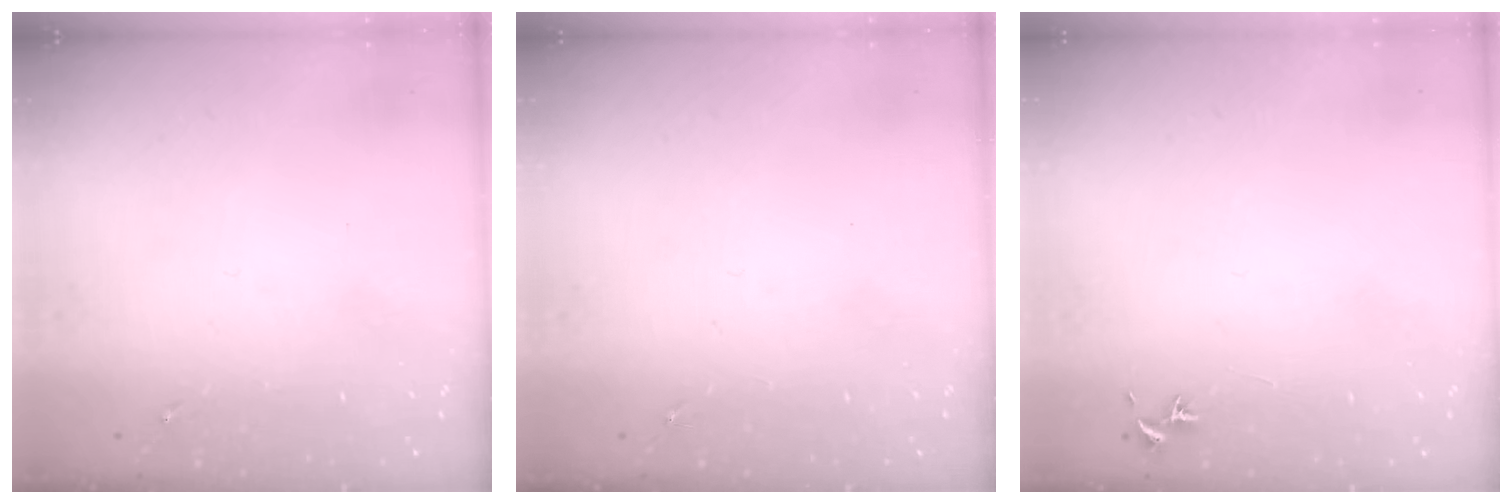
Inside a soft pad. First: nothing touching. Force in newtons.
{"total": 0.0}
{"total": 0.8, "press": 0.7, "slide": 0.3}